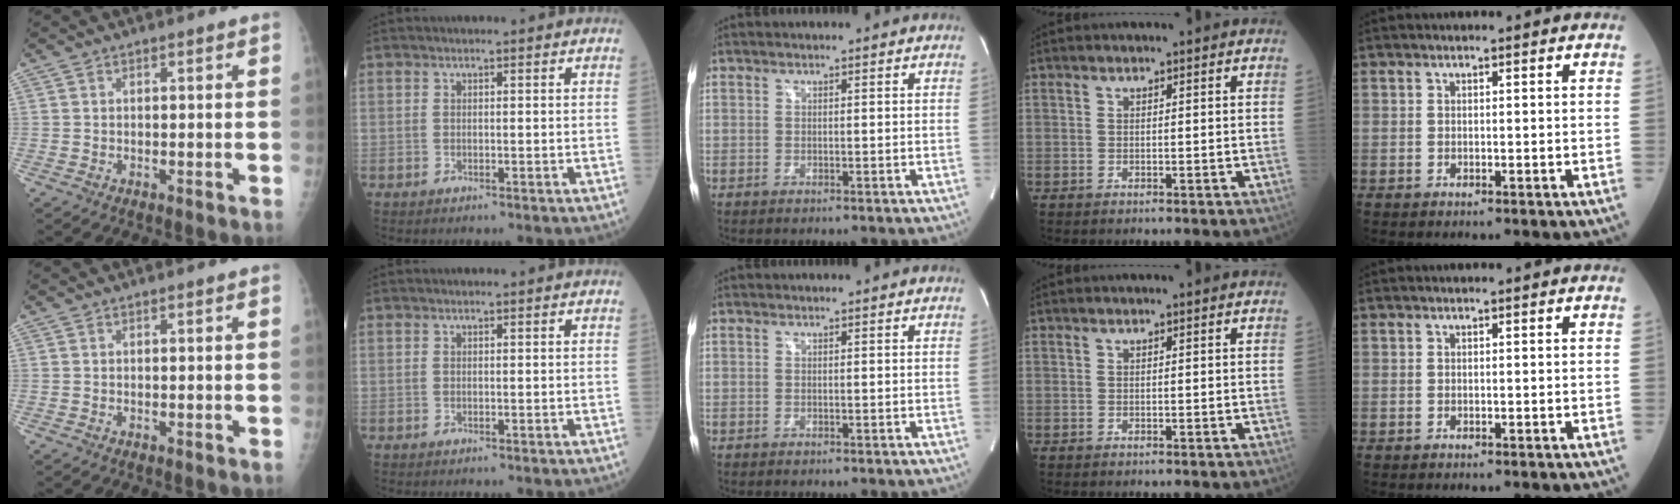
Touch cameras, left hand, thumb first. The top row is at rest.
{}